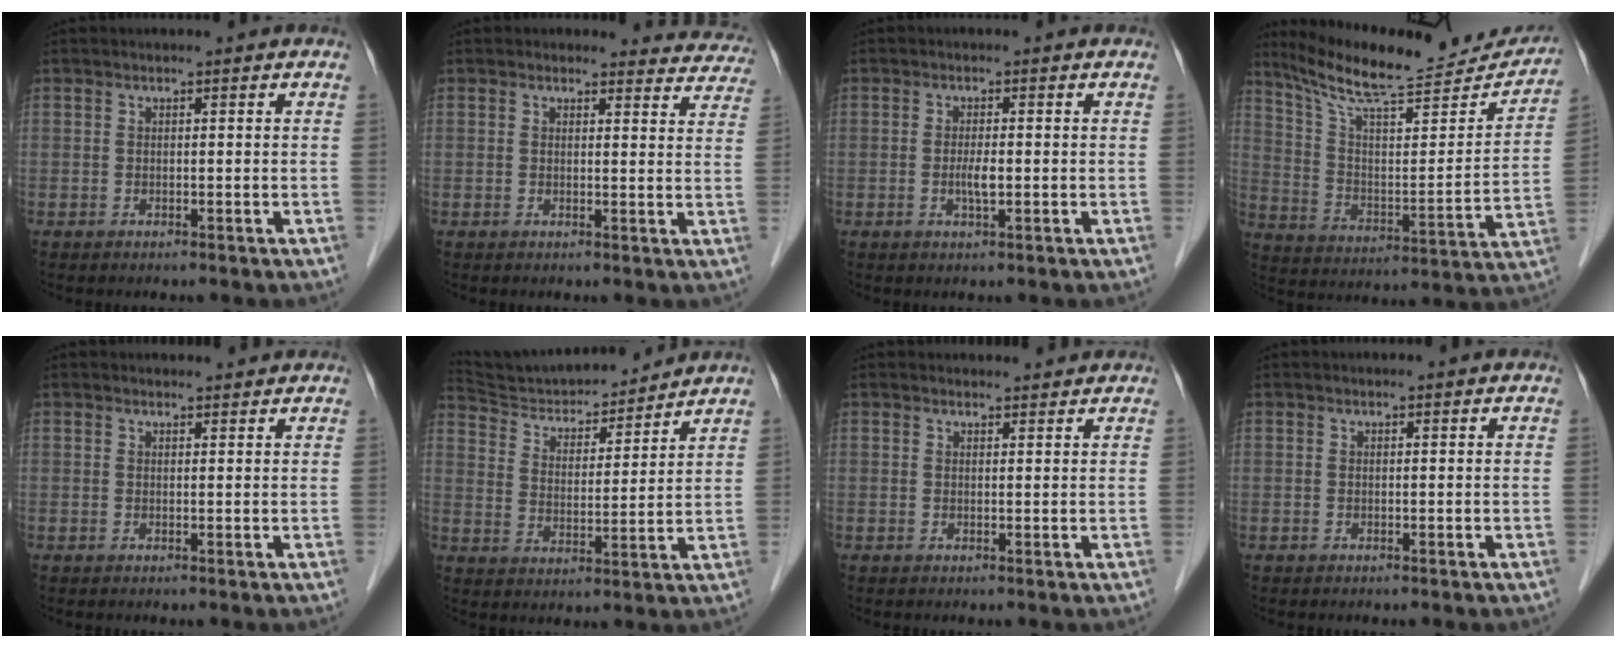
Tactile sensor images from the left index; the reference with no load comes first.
{"total": 7.5, "force": [7.0, 2.5, -0.4], "torque": [0.045, -0.016, 0.041]}
{"total": 2.2, "force": [-0.4, 0.4, 2.1], "torque": [-0.043, -0.001, -0.007]}
{"total": 21.8, "force": [20.2, 2.7, 7.6], "torque": [-0.126, -0.033, 0.298]}
{"total": 2.9, "force": [2.8, 0.6, 0.2], "torque": [-0.008, 0.010, 0.035]}
{"total": 15.3, "force": [14.6, 2.1, 4.0], "torque": [-0.069, 0.006, 0.238]}
{"total": 3.6, "force": [3.5, 0.8, 0.3], "torque": [-0.007, 0.012, 0.042]}
{"total": 0.9, "force": [0.9, 0.1, 0.1], "torque": [-0.009, 0.006, 0.011]}